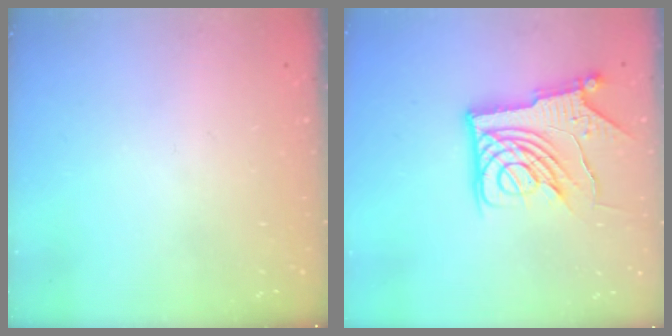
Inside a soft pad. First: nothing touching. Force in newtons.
{"total": 13.0, "press": 12.9, "slide": 1.7}